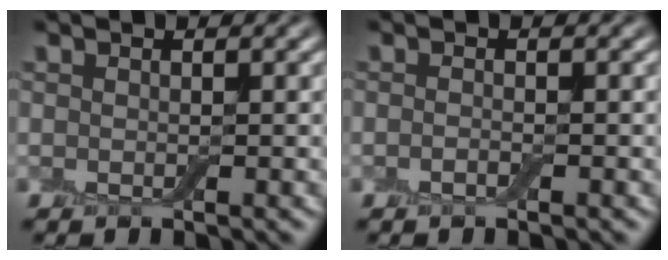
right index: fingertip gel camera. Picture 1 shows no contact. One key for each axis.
{"total": 0.7, "fx": -0.4, "fy": 0.2, "fz": 0.5, "tx": -0.012, "ty": -0.001, "tz": -0.008}